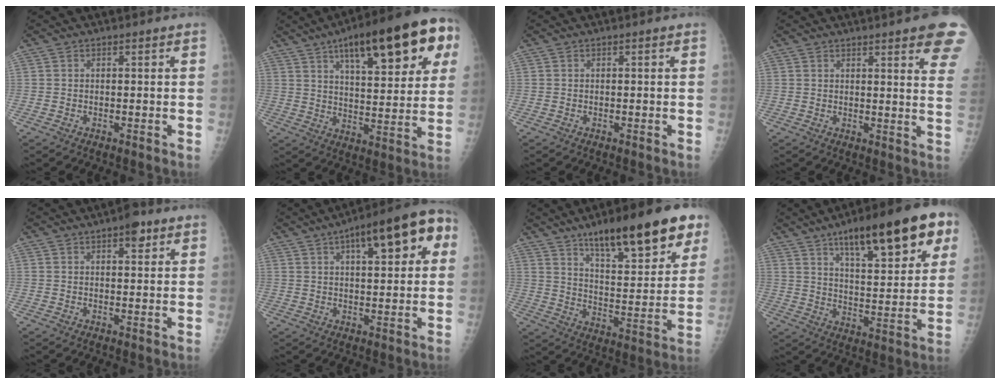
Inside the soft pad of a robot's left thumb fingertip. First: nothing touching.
{"total": 24.3, "force": [11.3, 7.8, 20.0], "torque": [-0.259, -0.012, 0.160]}
{"total": 0.0}
{"total": 13.5, "force": [8.6, 2.5, 10.1], "torque": [-0.099, -0.032, 0.085]}
{"total": 3.8, "force": [2.1, 1.6, 2.7], "torque": [-0.025, -0.006, 0.025]}
{"total": 15.5, "force": [5.6, 5.9, 13.2], "torque": [-0.145, 0.018, 0.066]}
{"total": 21.9, "force": [13.5, 6.3, 16.0], "torque": [-0.200, -0.050, 0.208]}
{"total": 22.2, "force": [11.8, 6.8, 17.5], "torque": [-0.220, -0.027, 0.175]}